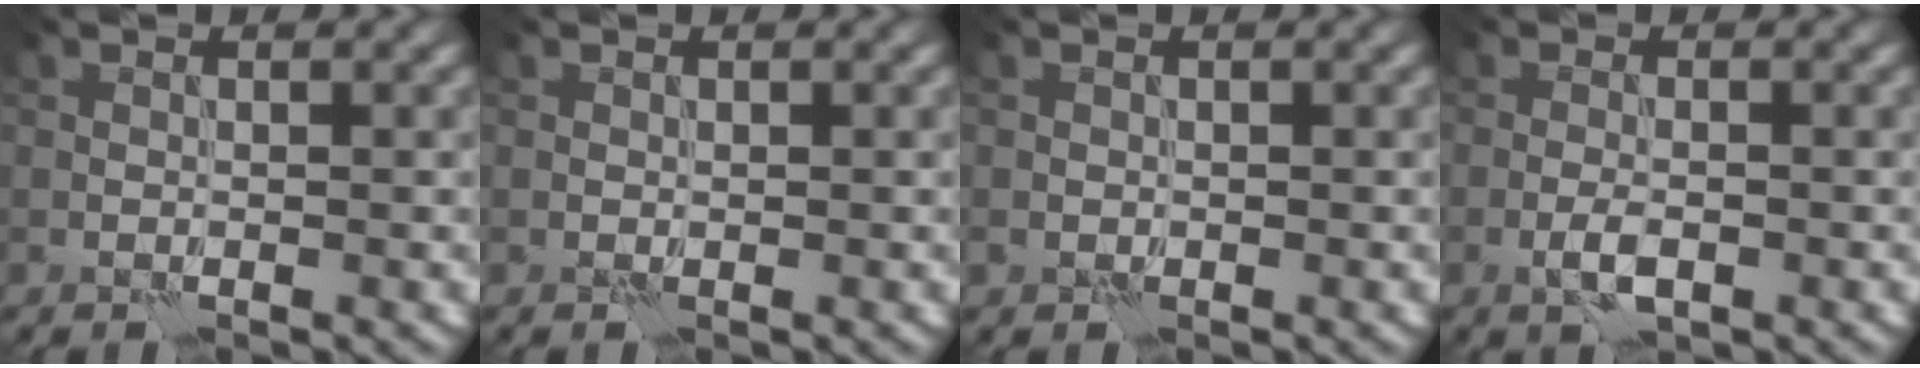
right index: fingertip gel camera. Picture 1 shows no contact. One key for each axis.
{"total": 0.0}
{"total": 0.6, "fx": -0.1, "fy": 0.6, "fz": -0.1, "tx": 0.003, "ty": -0.002, "tz": -0.004}
{"total": 1.9, "fx": -0.7, "fy": 0.7, "fz": 1.6, "tx": -0.037, "ty": -0.002, "tz": -0.018}